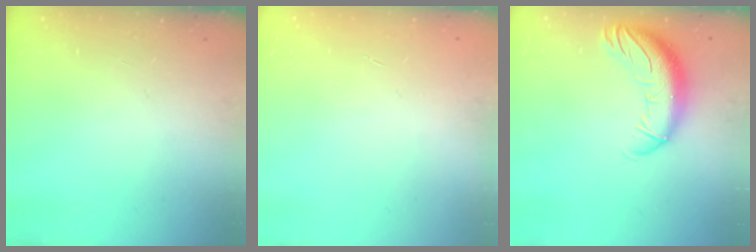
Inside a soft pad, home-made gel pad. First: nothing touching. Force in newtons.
{"total": 0.0}
{"total": 12.4, "press": 12.0, "slide": 2.9}